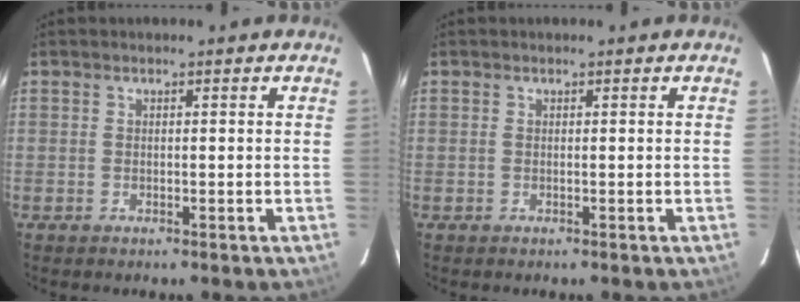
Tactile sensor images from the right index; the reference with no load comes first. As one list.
[{"total": 0.0}]